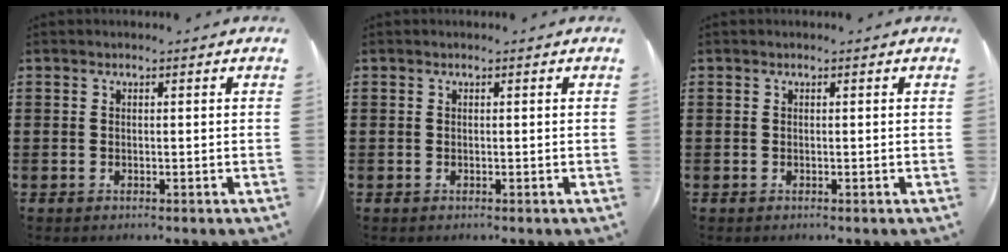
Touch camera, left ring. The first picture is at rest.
{"total": 0.0}
{"total": 0.0}